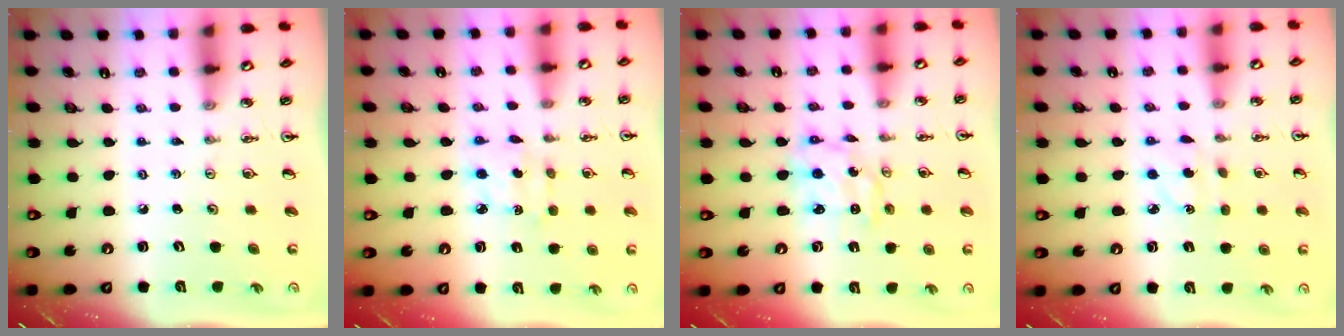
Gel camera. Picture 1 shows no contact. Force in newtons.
{"total": 3.1, "press": 3.1, "slide": 0.2}
{"total": 5.3, "press": 5.3, "slide": 0.5}
{"total": 3.5, "press": 3.4, "slide": 0.7}